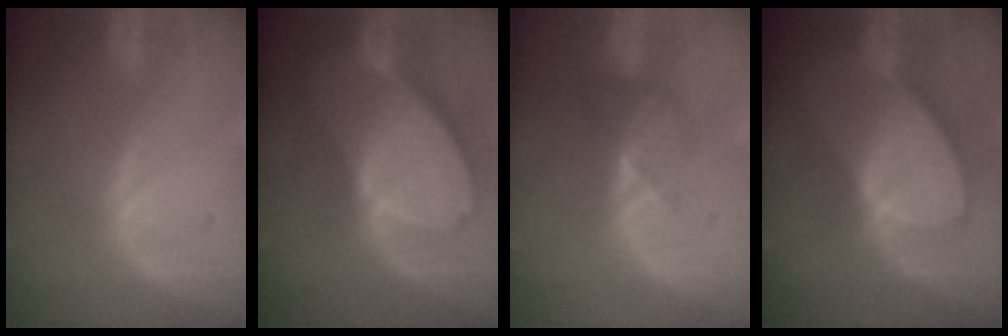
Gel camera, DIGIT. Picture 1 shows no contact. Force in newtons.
{"total": 10.4, "press": 9.1, "slide": 5.1}
{"total": 3.4, "press": 3.1, "slide": 1.5}
{"total": 8.9, "press": 8.0, "slide": 3.9}